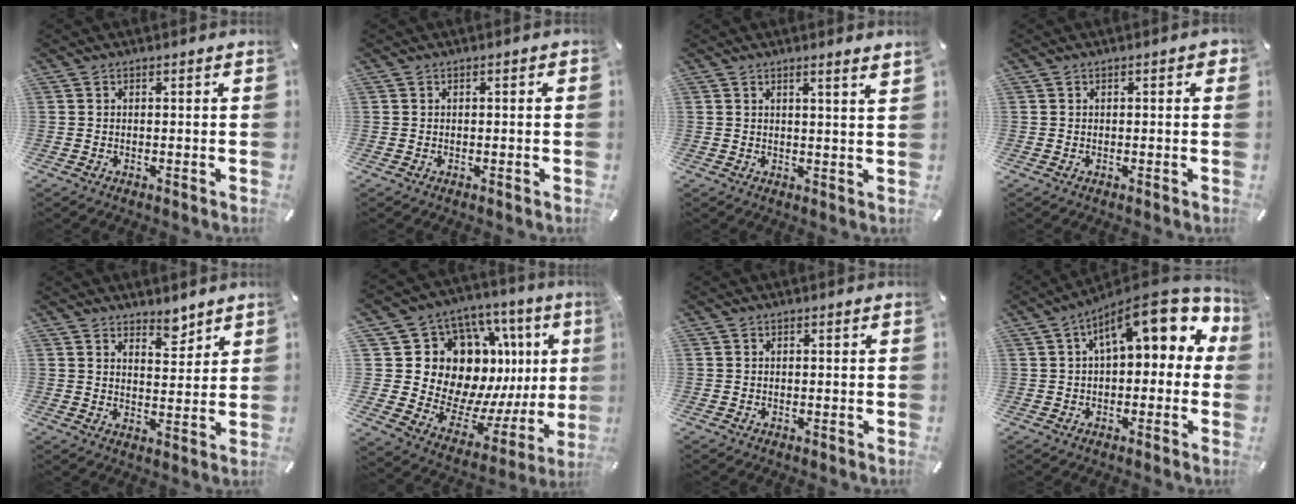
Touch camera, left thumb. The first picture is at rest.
{"total": 0.0}
{"total": 2.7, "force": [2.1, -0.5, 1.7], "torque": [-0.034, -0.012, 0.035]}
{"total": 1.1, "force": [0.2, 0.5, 0.9], "torque": [-0.009, 0.001, 0.001]}
{"total": 5.1, "force": [4.6, 2.0, 1.0], "torque": [0.008, -0.038, 0.079]}
{"total": 19.2, "force": [7.3, 14.2, 10.7], "torque": [-0.163, -0.081, 0.169]}
{"total": 0.0}
{"total": 14.1, "force": [6.0, 6.2, 11.1], "torque": [-0.159, -0.033, 0.102]}